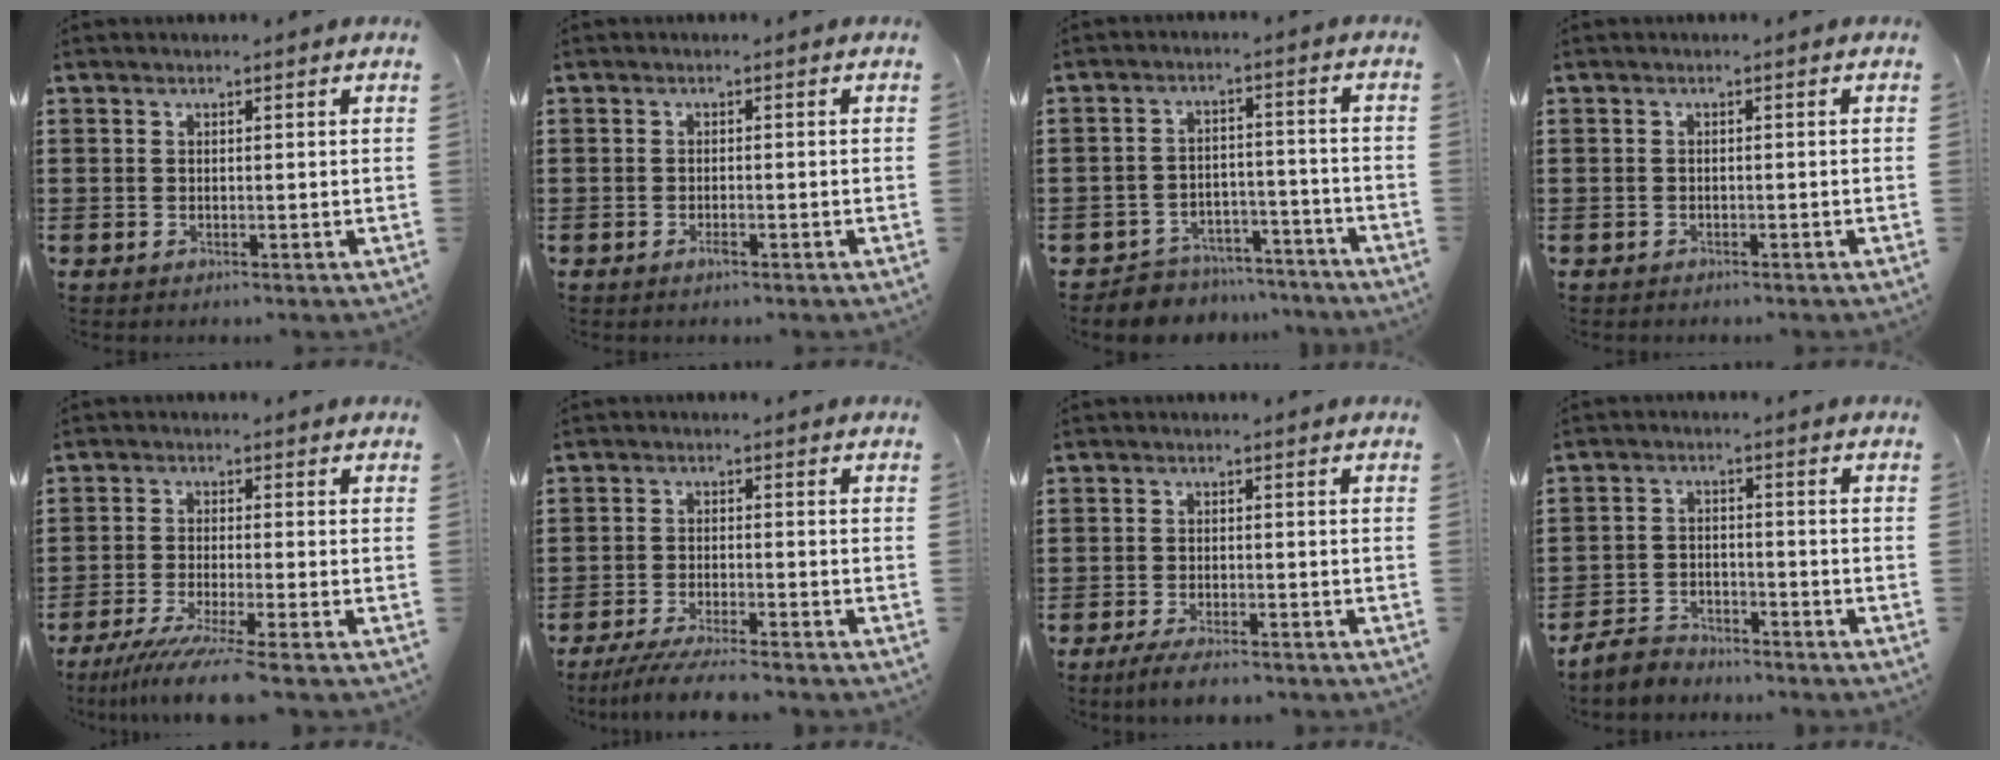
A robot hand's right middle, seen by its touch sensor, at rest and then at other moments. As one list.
[{"total": 1.0, "force": [-0.6, 0.2, 0.8], "torque": [-0.017, -0.004, -0.010]}, {"total": 5.6, "force": [-5.4, 1.2, 0.0], "torque": [-0.008, 0.017, -0.113]}, {"total": 0.6, "force": [-0.6, 0.3, -0.1], "torque": [0.001, 0.004, -0.014]}, {"total": 5.8, "force": [-4.5, -0.5, 3.5], "torque": [-0.077, -0.025, -0.087]}, {"total": 4.6, "force": [-4.2, 0.0, 1.9], "torque": [-0.044, -0.014, -0.083]}, {"total": 2.9, "force": [-2.7, 0.3, 1.0], "torque": [-0.026, 0.001, -0.056]}, {"total": 3.8, "force": [-3.7, 0.9, 0.4], "torque": [-0.026, 0.003, -0.082]}]